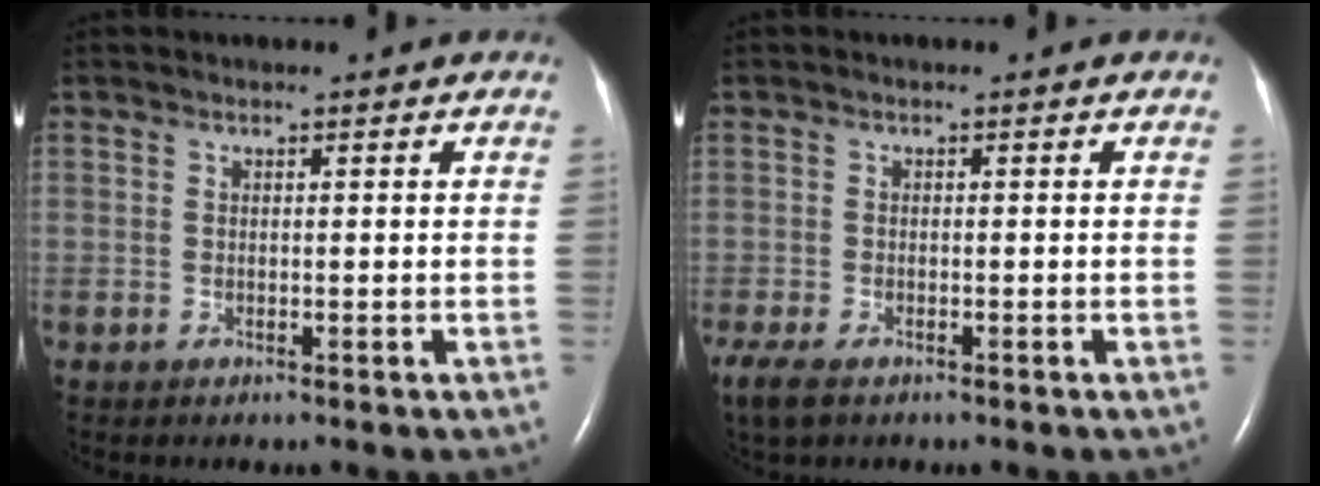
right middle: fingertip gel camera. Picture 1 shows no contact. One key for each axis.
{"total": 7.4, "fx": -4.9, "fy": 3.5, "fz": 4.3, "tx": -0.107, "ty": -0.019, "tz": -0.080}